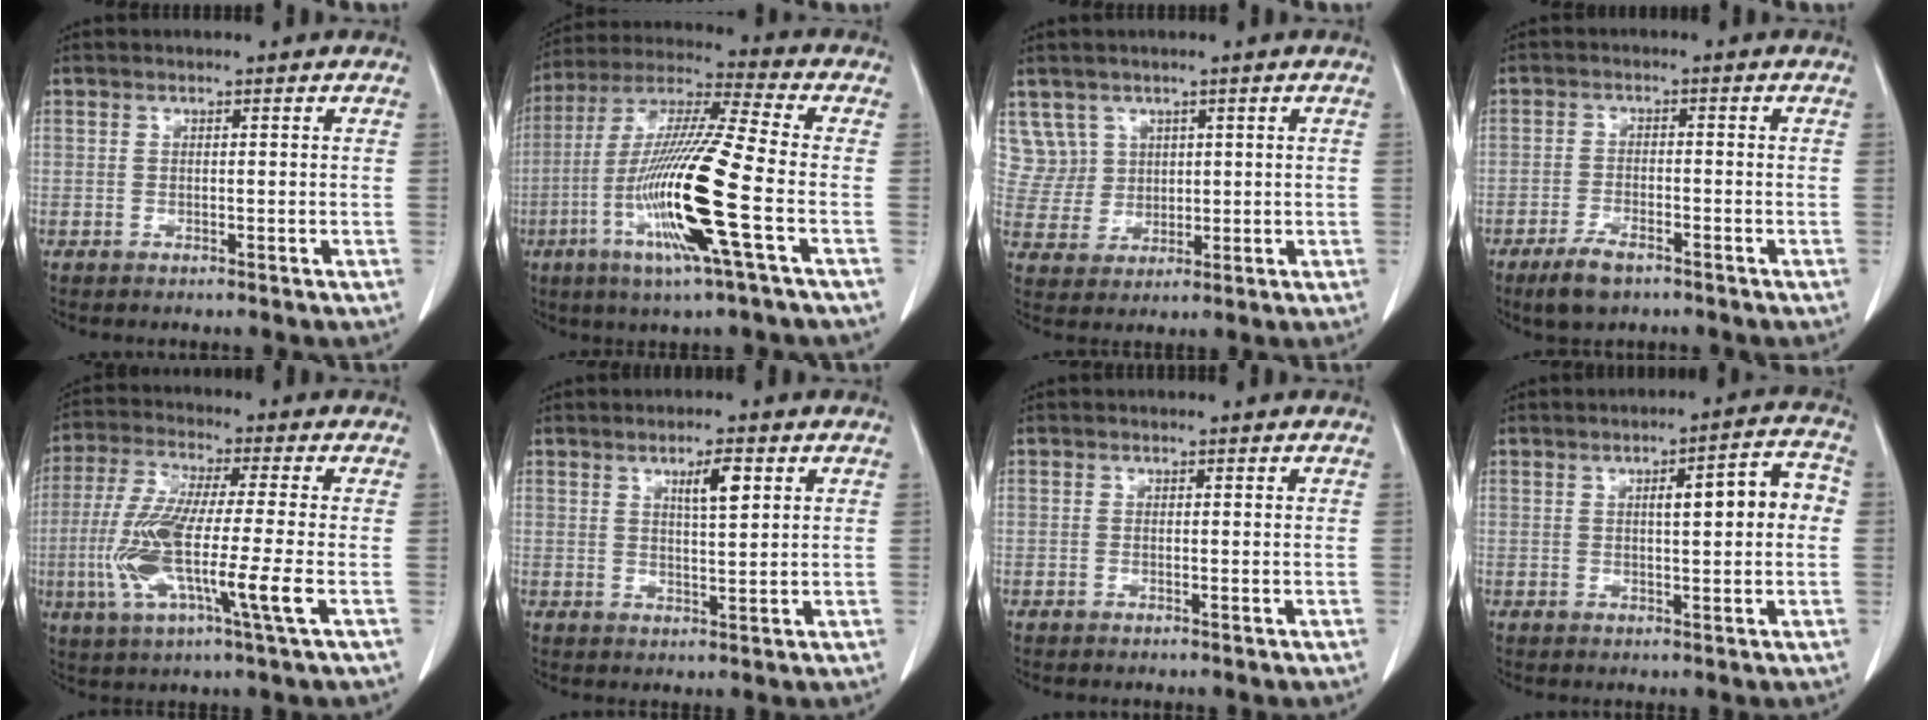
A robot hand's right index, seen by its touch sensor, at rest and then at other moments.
{"total": 17.3, "force": [-5.0, -0.5, 16.6], "torque": [-0.334, -0.018, -0.104]}
{"total": 5.9, "force": [3.1, 5.0, -0.4], "torque": [0.017, 0.012, 0.071]}
{"total": 4.9, "force": [-3.4, 1.8, 3.1], "torque": [-0.064, -0.004, -0.057]}
{"total": 13.7, "force": [-2.7, 0.4, 13.4], "torque": [-0.272, -0.018, -0.057]}
{"total": 4.1, "force": [1.9, 0.7, 3.6], "torque": [-0.061, -0.001, 0.032]}
{"total": 0.0}
{"total": 7.2, "force": [0.8, 1.2, 7.1], "torque": [-0.098, 0.023, 0.010]}